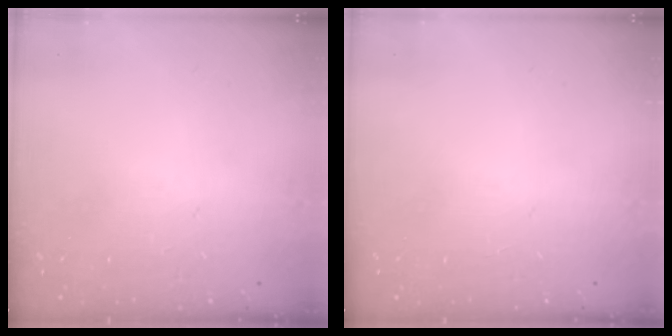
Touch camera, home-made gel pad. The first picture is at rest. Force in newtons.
{"total": 0.0}